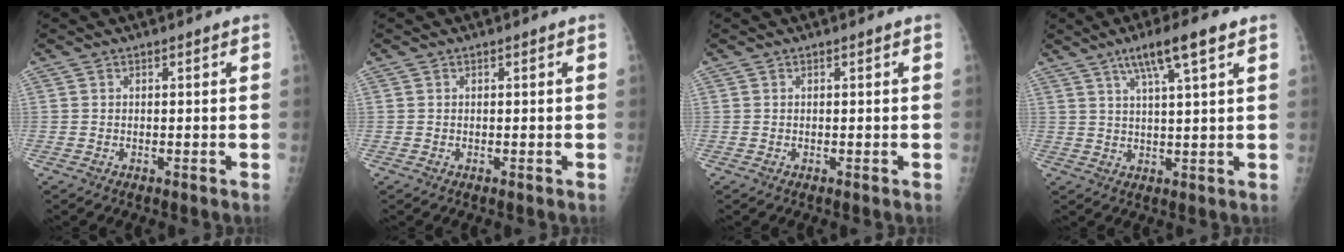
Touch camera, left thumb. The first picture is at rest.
{"total": 0.0}
{"total": 0.0}
{"total": 8.7, "force": [4.9, 0.8, 7.1], "torque": [-0.128, -0.009, 0.086]}